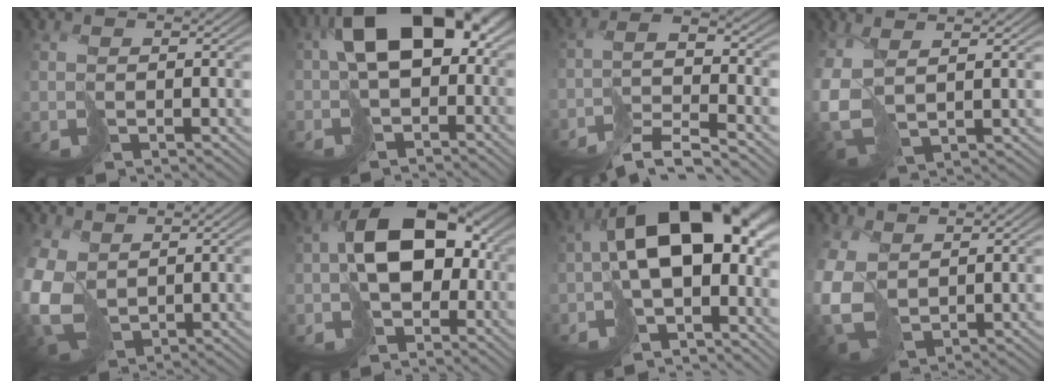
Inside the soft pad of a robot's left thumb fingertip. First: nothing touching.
{"total": 13.2, "force": [-0.2, 8.0, 10.5], "torque": [-0.169, -0.008, -0.004]}
{"total": 7.6, "force": [-5.6, 1.7, 4.8], "torque": [-0.077, 0.000, -0.107]}
{"total": 6.5, "force": [0.3, 3.7, 5.3], "torque": [-0.145, -0.017, 0.007]}
{"total": 9.5, "force": [0.3, 7.2, 6.3], "torque": [-0.201, -0.022, 0.011]}
{"total": 11.4, "force": [-1.9, 7.3, 8.6], "torque": [-0.152, 0.002, -0.039]}
{"total": 16.9, "force": [-2.6, 8.6, 14.4], "torque": [-0.227, 0.000, -0.036]}
{"total": 7.9, "force": [0.2, 5.9, 5.3], "torque": [-0.171, -0.021, 0.015]}